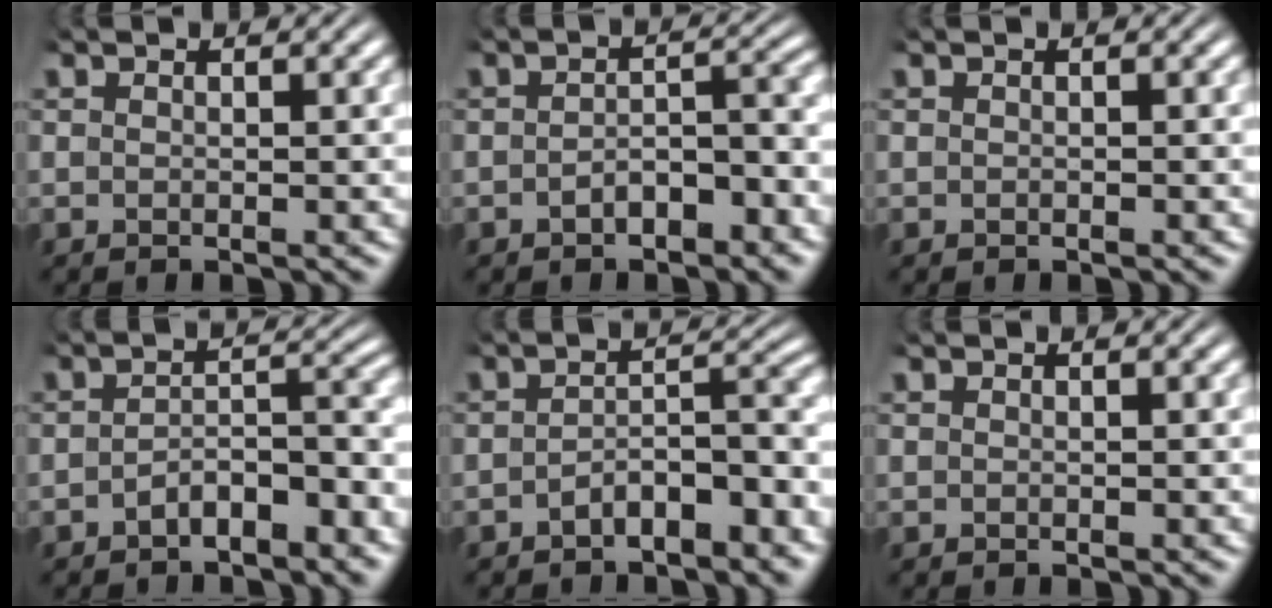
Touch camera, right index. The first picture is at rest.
{"total": 3.1, "force": [-2.2, 1.1, 1.9], "torque": [-0.019, -0.002, -0.035]}
{"total": 0.0}
{"total": 4.1, "force": [-3.3, 1.2, 2.0], "torque": [-0.019, -0.006, -0.051]}
{"total": 4.4, "force": [-3.4, 1.2, 2.5], "torque": [-0.025, -0.007, -0.051]}
{"total": 0.0}